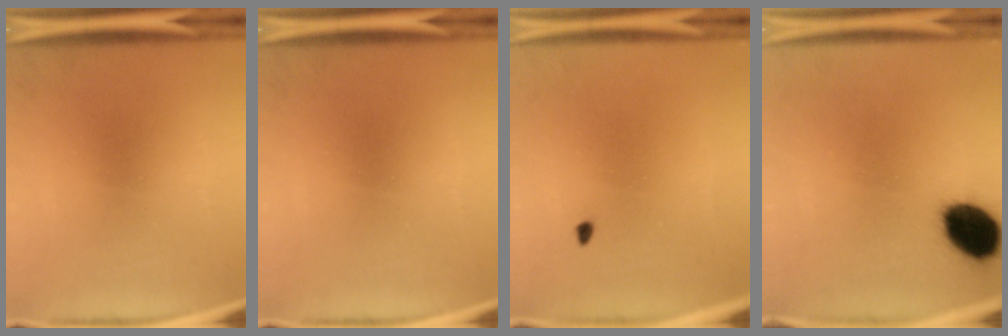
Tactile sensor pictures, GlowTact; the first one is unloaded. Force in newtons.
{"total": 0.0}
{"total": 0.7}
{"total": 13.6}